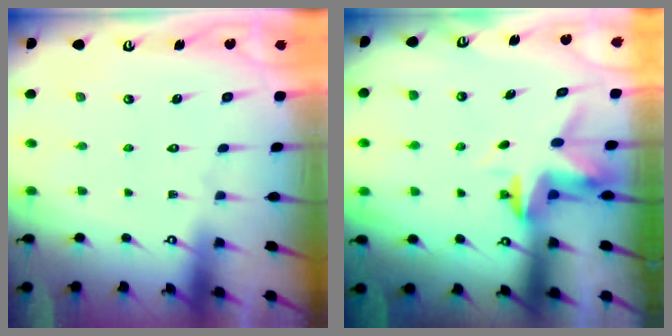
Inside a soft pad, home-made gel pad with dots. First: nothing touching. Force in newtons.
{"total": 3.3, "press": 3.3, "slide": 0.4}